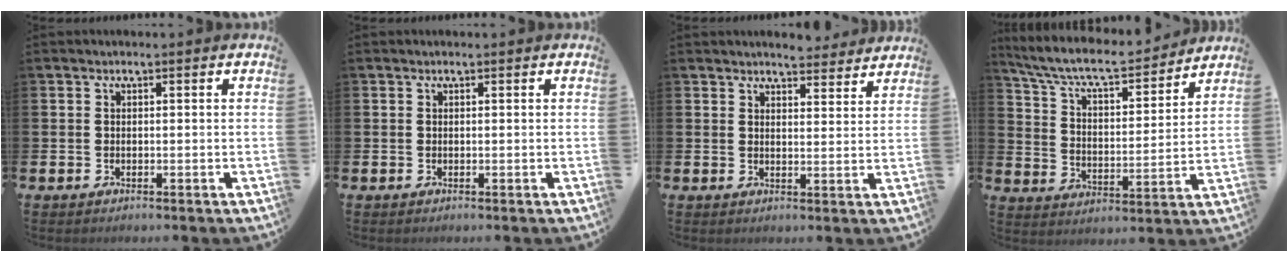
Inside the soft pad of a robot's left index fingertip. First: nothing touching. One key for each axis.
{"total": 0.0}
{"total": 4.3, "fx": 4.3, "fy": 0.4, "fz": 0.1, "tx": -0.002, "ty": -0.026, "tz": 0.078}
{"total": 8.3, "fx": 7.6, "fy": 1.9, "fz": 2.9, "tx": -0.088, "ty": -0.053, "tz": 0.127}